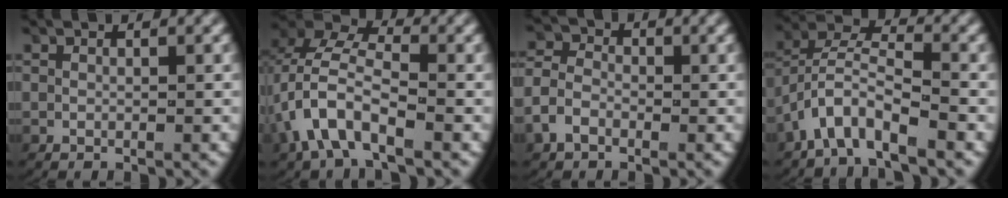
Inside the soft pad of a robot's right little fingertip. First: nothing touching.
{"total": 6.4, "force": [-0.2, 4.4, 4.7], "torque": [-0.114, -0.007, -0.007]}
{"total": 3.2, "force": [-1.0, 2.7, 1.5], "torque": [-0.042, -0.009, -0.019]}
{"total": 3.9, "force": [-1.2, 2.5, 2.6], "torque": [-0.063, -0.004, -0.031]}